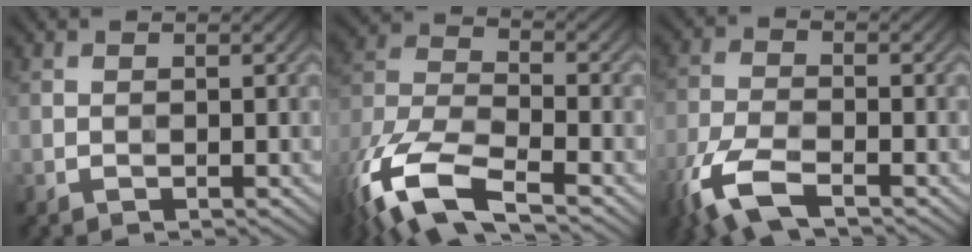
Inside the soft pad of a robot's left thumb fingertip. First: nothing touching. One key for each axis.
{"total": 13.6, "fx": -8.3, "fy": 5.2, "fz": 9.4, "tx": -0.223, "ty": -0.024, "tz": -0.174}
{"total": 8.2, "fx": -5.2, "fy": 2.8, "fz": 5.6, "tx": -0.131, "ty": -0.012, "tz": -0.116}